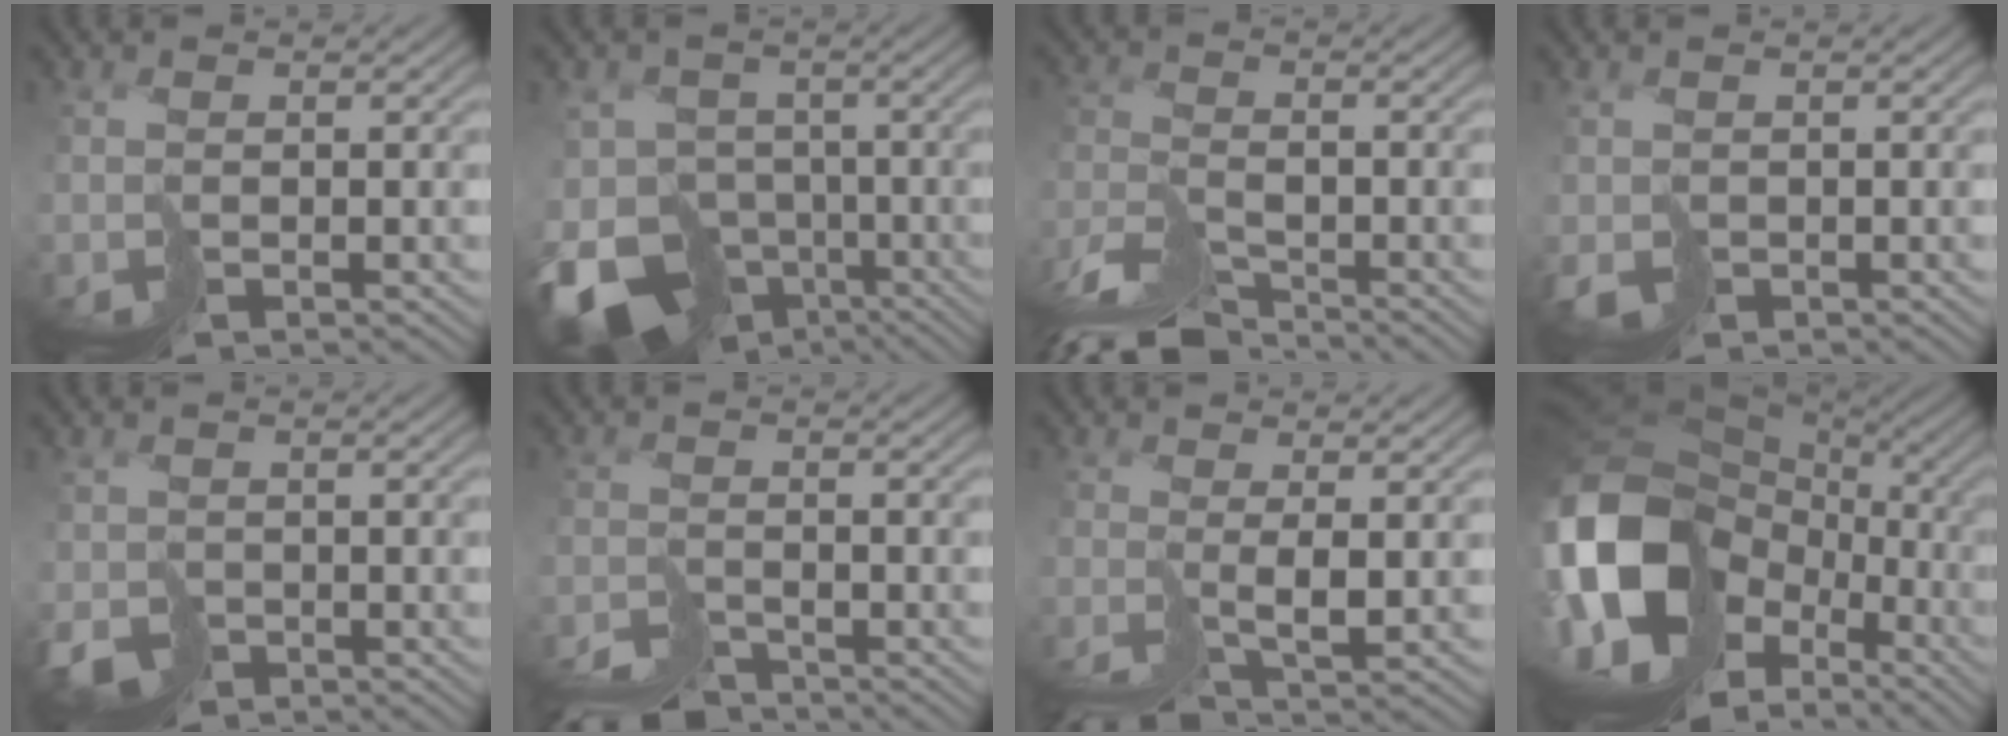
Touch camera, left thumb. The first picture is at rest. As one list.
[{"total": 14.8, "force": [-8.0, 10.2, 7.1], "torque": [-0.184, -0.031, -0.095]}, {"total": 7.8, "force": [-7.3, 1.4, 2.6], "torque": [-0.051, -0.004, -0.143]}, {"total": 1.6, "force": [-0.6, 1.2, 0.8], "torque": [-0.015, -0.004, -0.009]}, {"total": 3.0, "force": [-1.9, 2.1, 1.0], "torque": [-0.014, -0.015, -0.029]}, {"total": 5.5, "force": [-5.5, 0.3, 0.6], "torque": [0.007, -0.006, -0.094]}, {"total": 2.7, "force": [-1.7, -0.8, 1.9], "torque": [-0.026, -0.003, -0.036]}, {"total": 19.5, "force": [-3.6, 14.5, 12.6], "torque": [-0.313, -0.035, -0.033]}]